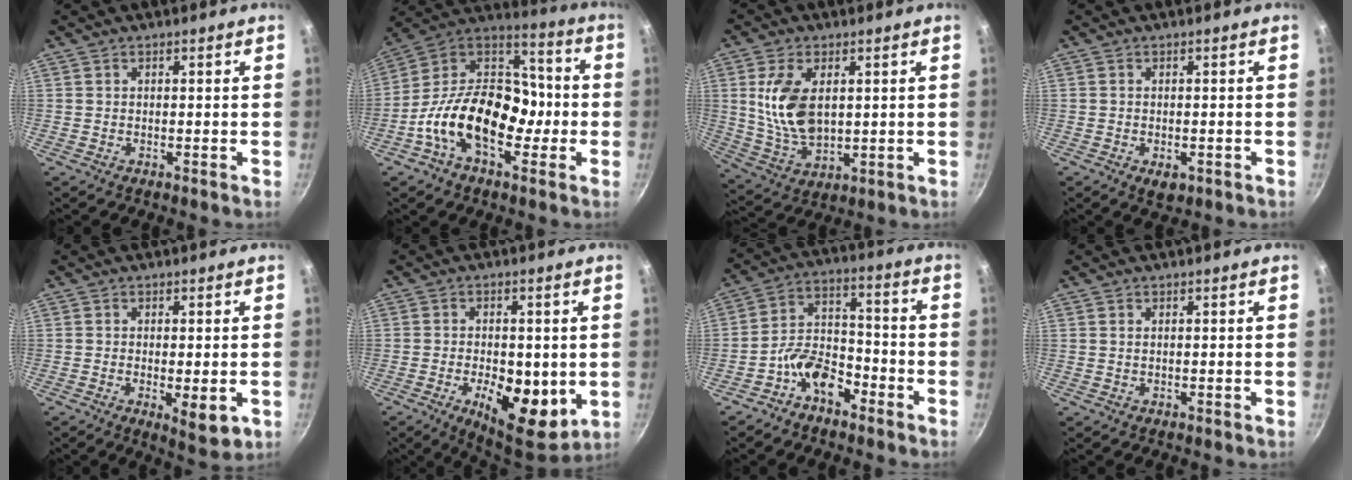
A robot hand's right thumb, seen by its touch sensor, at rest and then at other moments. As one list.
[{"total": 22.1, "force": [-5.7, 14.2, 15.9], "torque": [-0.228, 0.064, -0.118]}, {"total": 12.0, "force": [2.3, 7.0, 9.5], "torque": [-0.175, -0.021, 0.054]}, {"total": 2.9, "force": [-1.1, 1.8, 2.1], "torque": [-0.027, -0.003, -0.013]}, {"total": 6.3, "force": [-1.5, 2.2, 5.8], "torque": [-0.084, -0.012, -0.015]}, {"total": 13.9, "force": [-2.9, 6.9, 11.8], "torque": [-0.153, -0.011, -0.033]}, {"total": 9.7, "force": [-5.9, 5.6, 5.3], "torque": [-0.068, 0.064, -0.118]}, {"total": 0.5, "force": [0.1, 0.3, 0.4], "torque": [-0.009, 0.001, 0.003]}]